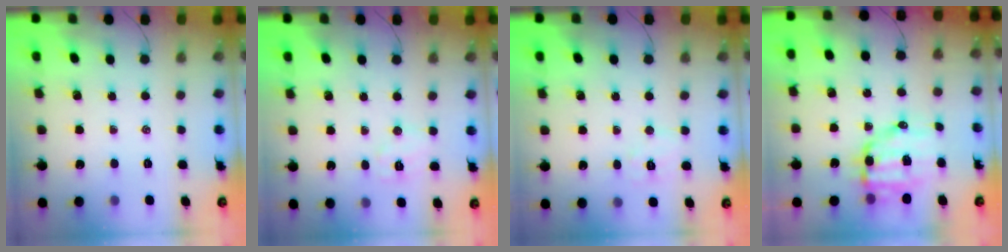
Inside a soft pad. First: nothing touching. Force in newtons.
{"total": 6.0, "press": 5.9, "slide": 1.0}
{"total": 6.0, "press": 5.8, "slide": 1.3}
{"total": 10.0, "press": 9.8, "slide": 2.2}